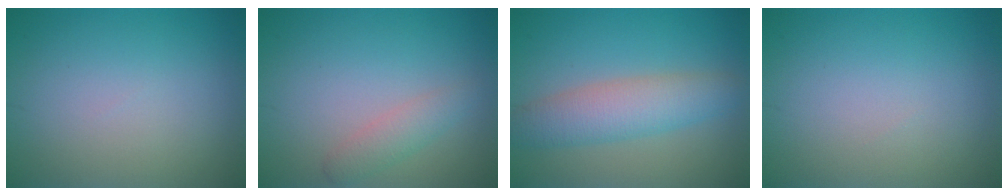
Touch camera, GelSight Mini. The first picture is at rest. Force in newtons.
{"total": 1.9, "press": 1.9, "slide": 0.0}
{"total": 4.8, "press": 4.8, "slide": 0.1}
{"total": 0.0}